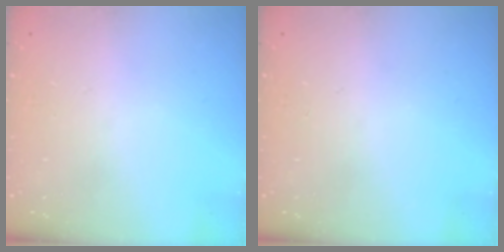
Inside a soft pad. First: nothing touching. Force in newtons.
{"total": 0.0}